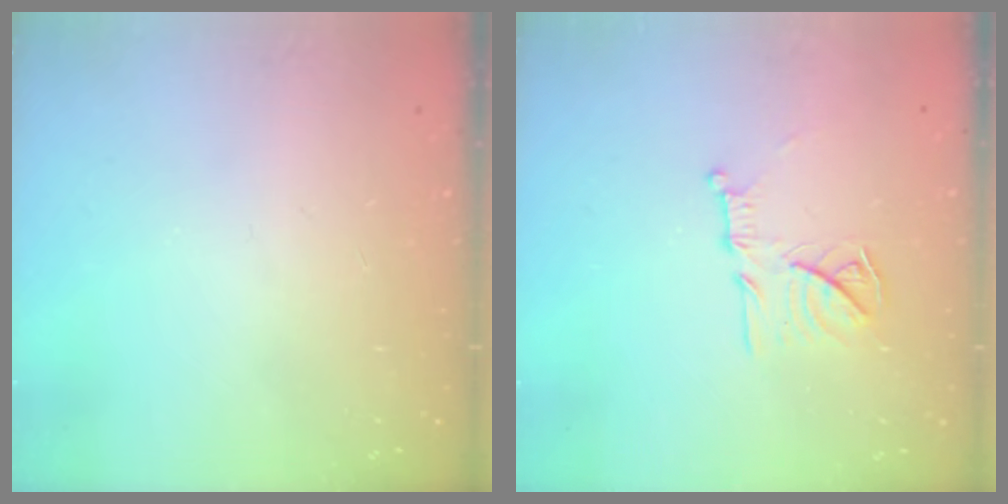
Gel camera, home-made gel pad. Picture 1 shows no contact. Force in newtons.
{"total": 12.5, "press": 12.5, "slide": 0.8}